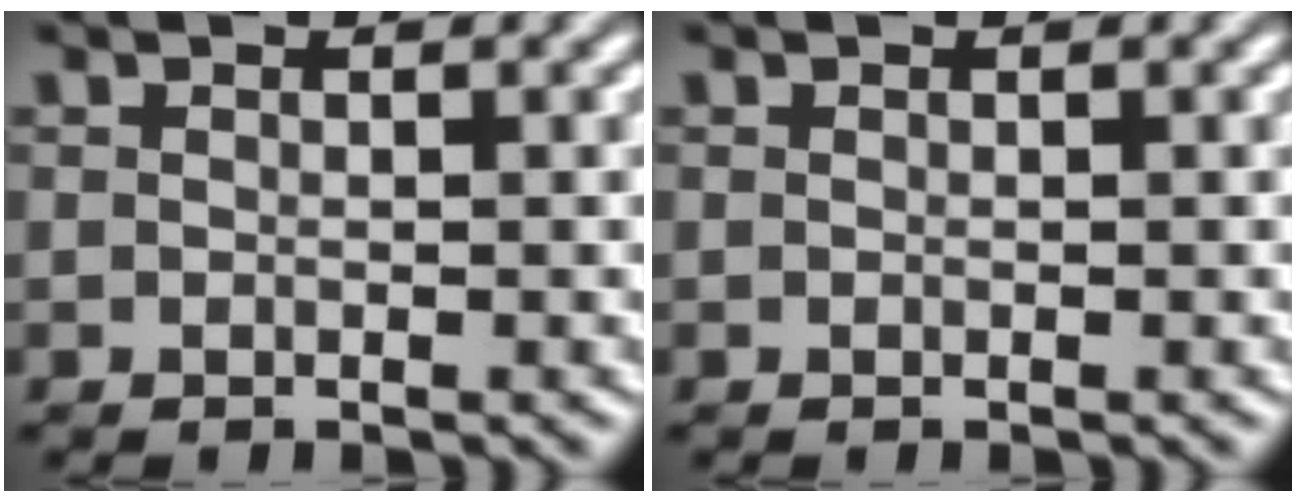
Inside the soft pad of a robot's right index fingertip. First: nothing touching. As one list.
[{"total": 0.0}]